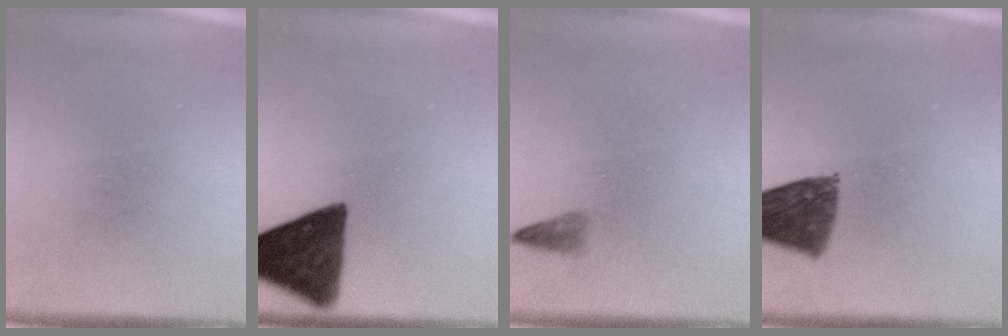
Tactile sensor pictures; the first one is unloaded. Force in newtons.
{"total": 13.6}
{"total": 1.2}
{"total": 9.4}